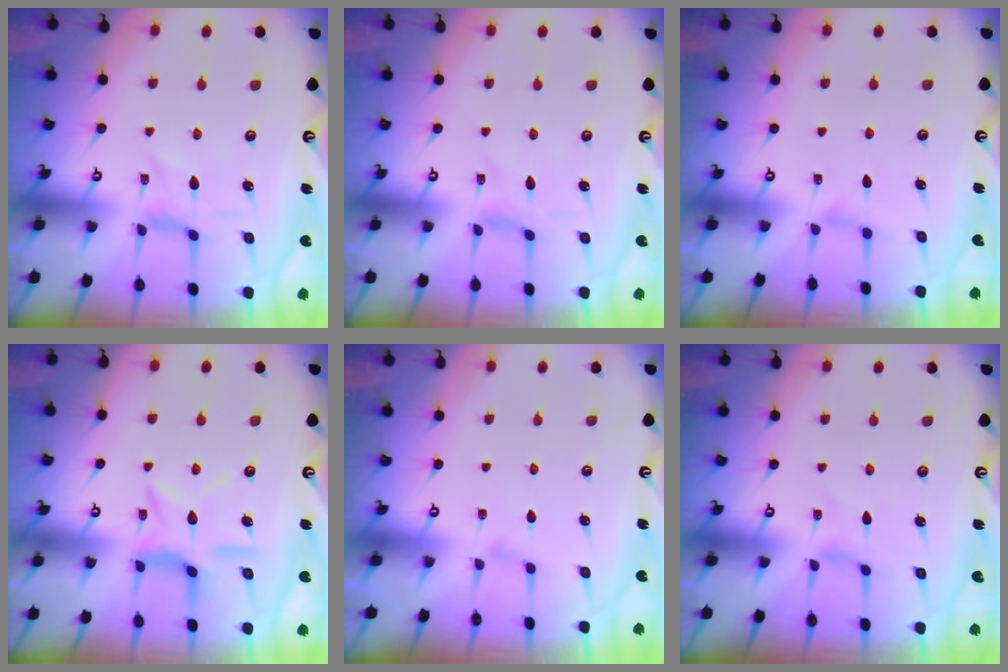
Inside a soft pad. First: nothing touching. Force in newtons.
{"total": 0.0}
{"total": 1.3, "press": 1.3, "slide": 0.2}
{"total": 10.6, "press": 10.5, "slide": 0.8}
{"total": 1.2, "press": 1.1, "slide": 0.3}
{"total": 0.6, "press": 0.6, "slide": 0.2}